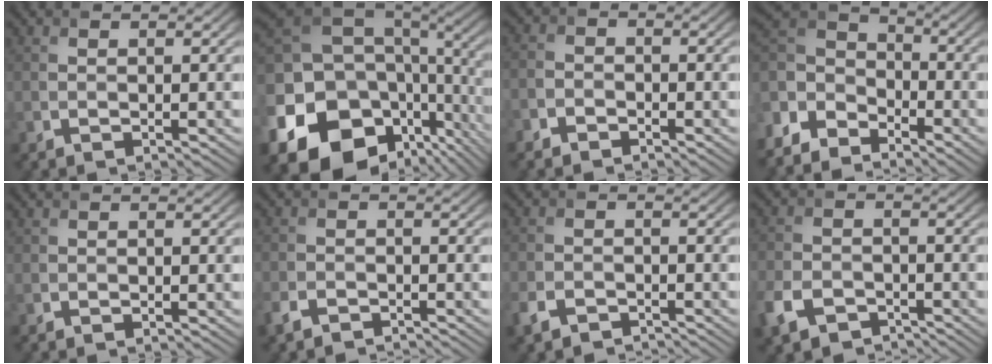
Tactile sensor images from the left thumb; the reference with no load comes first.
{"total": 20.0, "force": [-3.9, 14.9, 12.9], "torque": [-0.295, -0.040, -0.023]}
{"total": 2.1, "force": [-1.7, 1.2, 0.4], "torque": [-0.009, 0.005, -0.041]}
{"total": 6.8, "force": [-3.5, 4.4, 3.9], "torque": [-0.106, -0.003, -0.090]}
{"total": 0.0}
{"total": 2.9, "force": [-2.4, 1.0, 1.2], "torque": [-0.023, -0.005, -0.055]}
{"total": 3.5, "force": [-2.7, 1.6, 1.5], "torque": [-0.033, -0.006, -0.057]}
{"total": 6.1, "force": [-4.0, 3.6, 3.0], "torque": [-0.076, -0.007, -0.083]}